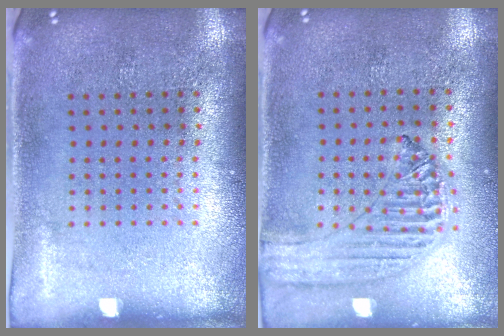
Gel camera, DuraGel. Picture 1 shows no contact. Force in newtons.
{"total": 1.3, "press": 1.3, "slide": 0.1}